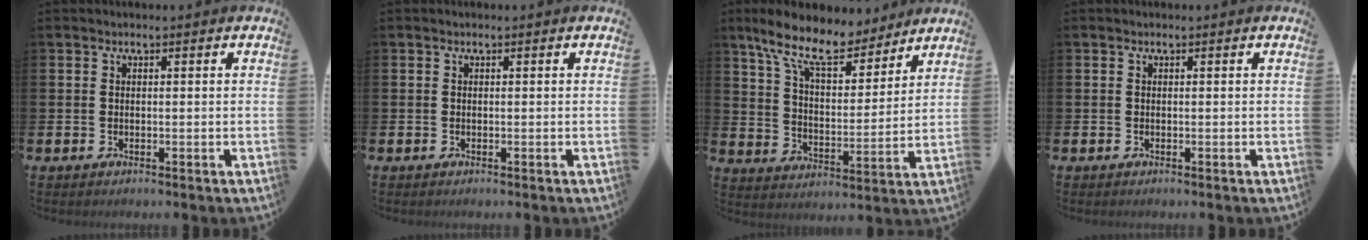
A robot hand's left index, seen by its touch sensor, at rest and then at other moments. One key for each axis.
{"total": 0.0}
{"total": 11.3, "fx": 9.6, "fy": 3.7, "fz": 4.9, "tx": -0.120, "ty": -0.055, "tz": 0.167}
{"total": 0.0}